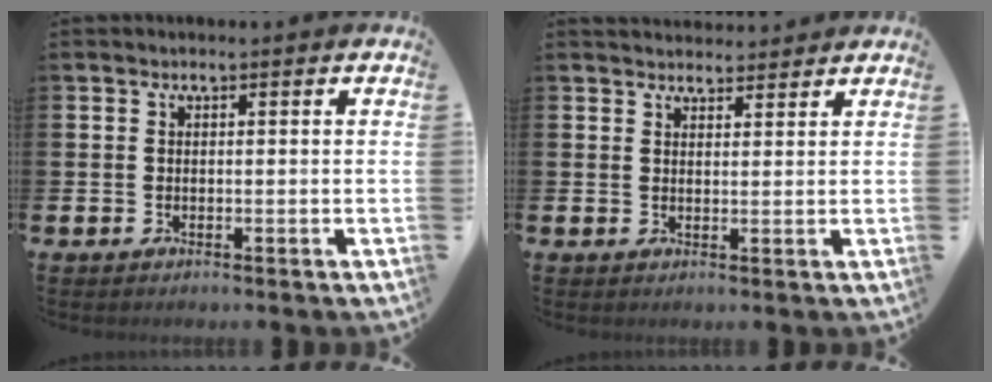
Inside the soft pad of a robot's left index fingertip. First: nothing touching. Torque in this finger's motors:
{"motor_torque": [0.57, -0.79, 0.03, -0.01]}